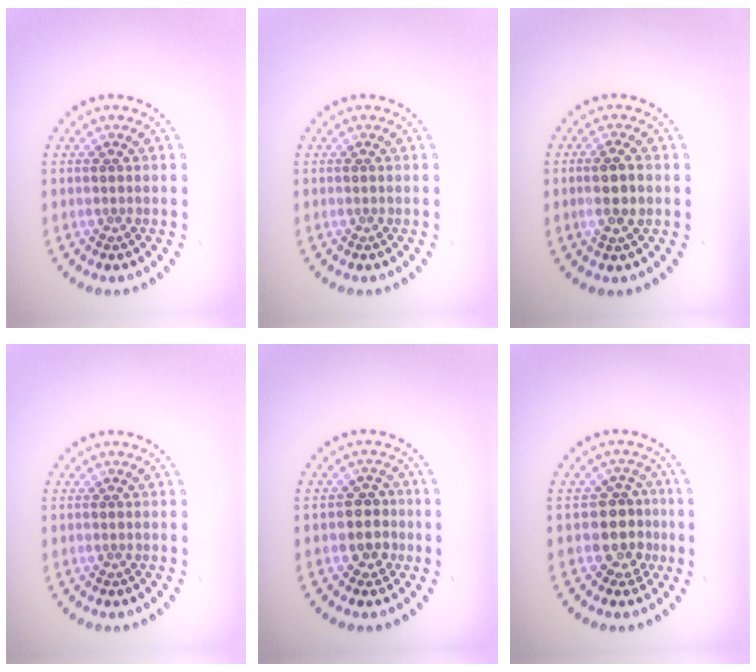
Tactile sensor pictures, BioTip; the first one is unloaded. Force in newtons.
{"total": 0.0}
{"total": 2.6, "press": 2.5, "slide": 0.8}
{"total": 0.0}
{"total": 2.4, "press": 2.1, "slide": 1.1}
{"total": 3.1, "press": 2.6, "slide": 1.7}